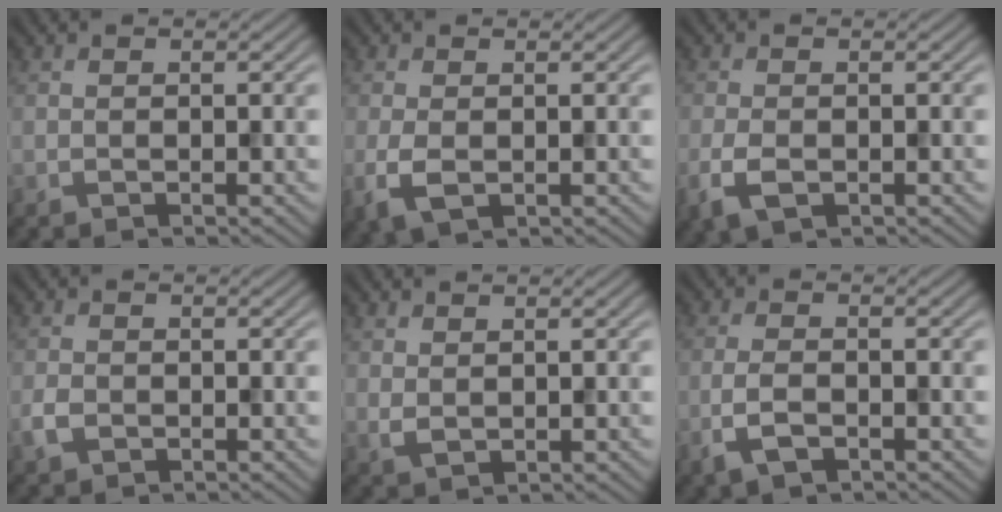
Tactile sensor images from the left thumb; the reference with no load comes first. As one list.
[{"total": 3.4, "force": [-0.8, 2.0, 2.7], "torque": [-0.074, -0.012, -0.016]}, {"total": 3.5, "force": [-1.4, 1.8, 2.6], "torque": [-0.067, -0.010, -0.027]}, {"total": 2.0, "force": [-0.9, 1.4, 1.0], "torque": [-0.025, -0.004, -0.022]}, {"total": 1.4, "force": [0.8, 0.8, 0.9], "torque": [-0.022, -0.004, 0.020]}, {"total": 3.3, "force": [-1.6, 1.4, 2.5], "torque": [-0.061, -0.004, -0.036]}]